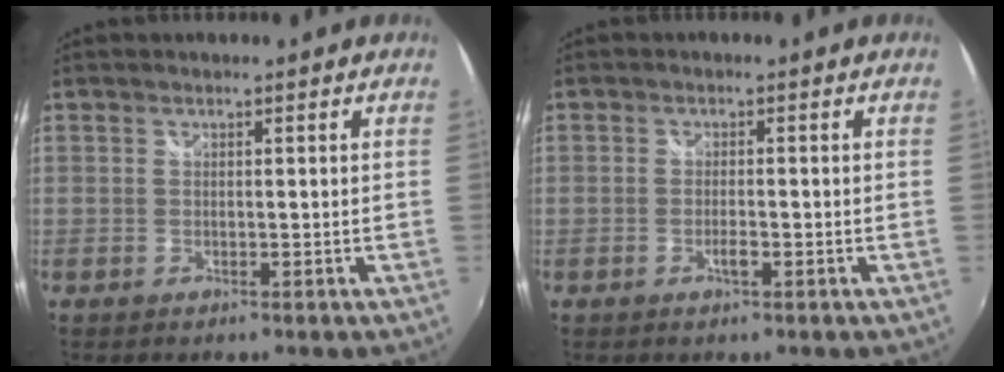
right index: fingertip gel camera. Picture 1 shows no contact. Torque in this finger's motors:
{"motor_torque": [0.32, 0.27, 0.21, 0.04]}